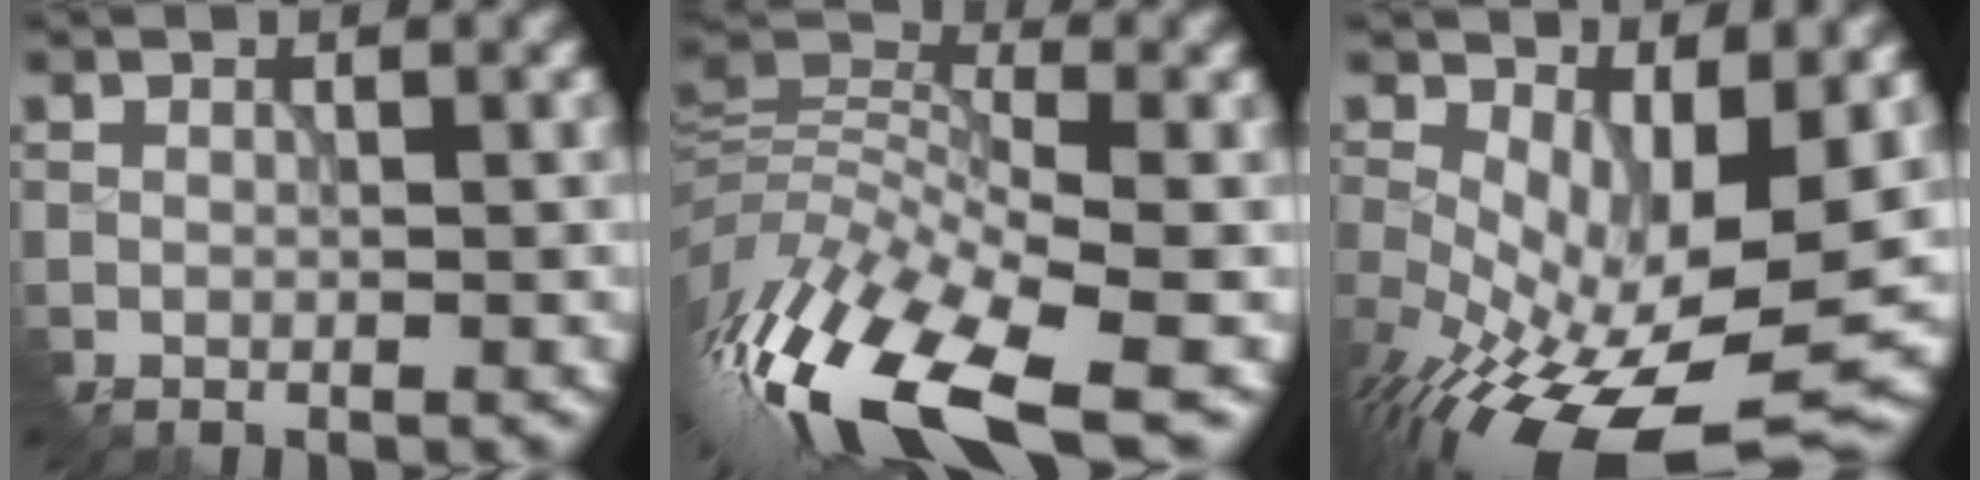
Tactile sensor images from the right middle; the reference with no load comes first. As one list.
[{"total": 14.2, "force": [-7.2, 5.9, 10.8], "torque": [-0.246, 0.002, -0.128]}, {"total": 12.6, "force": [-3.6, 5.6, 10.7], "torque": [-0.188, -0.034, -0.046]}]